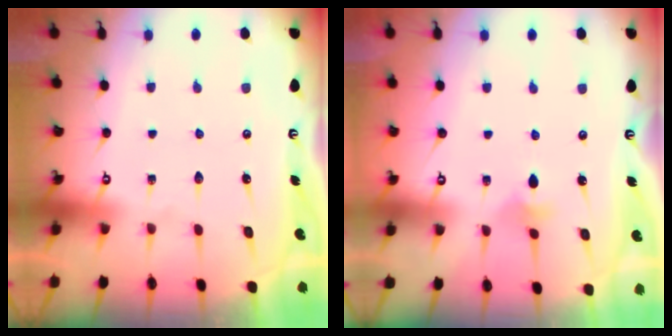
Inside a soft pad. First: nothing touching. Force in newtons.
{"total": 4.0, "press": 3.8, "slide": 1.1}